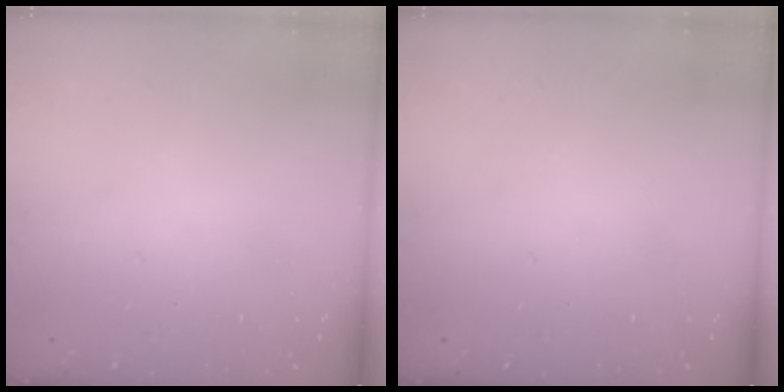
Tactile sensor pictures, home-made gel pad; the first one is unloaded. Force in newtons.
{"total": 0.0}